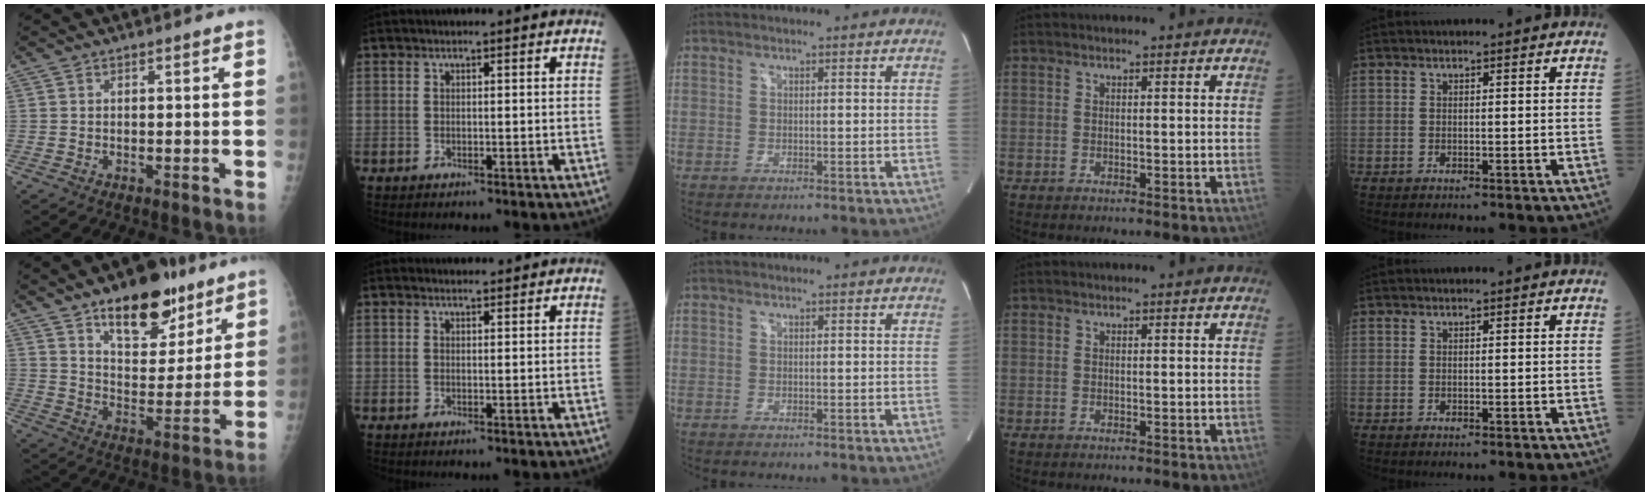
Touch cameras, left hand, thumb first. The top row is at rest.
{"thumb": {"total": 17.1, "force": [11.1, 8.2, 10.0], "torque": [-0.088, -0.069, 0.178]}, "index": {"total": 1.9, "force": [1.8, 0.6, 0.2], "torque": [-0.003, 0.009, 0.027]}}